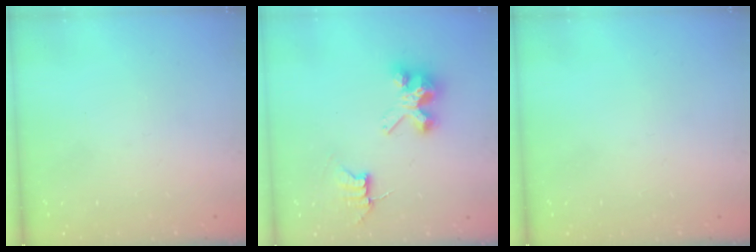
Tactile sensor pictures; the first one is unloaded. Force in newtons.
{"total": 7.3, "press": 7.3, "slide": 0.6}
{"total": 0.0}